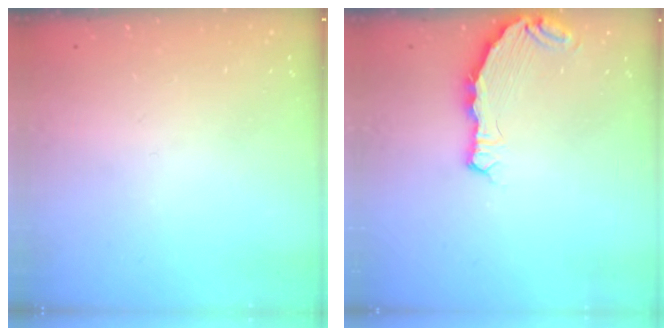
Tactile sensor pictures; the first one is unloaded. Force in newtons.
{"total": 7.3, "press": 5.2, "slide": 5.2}